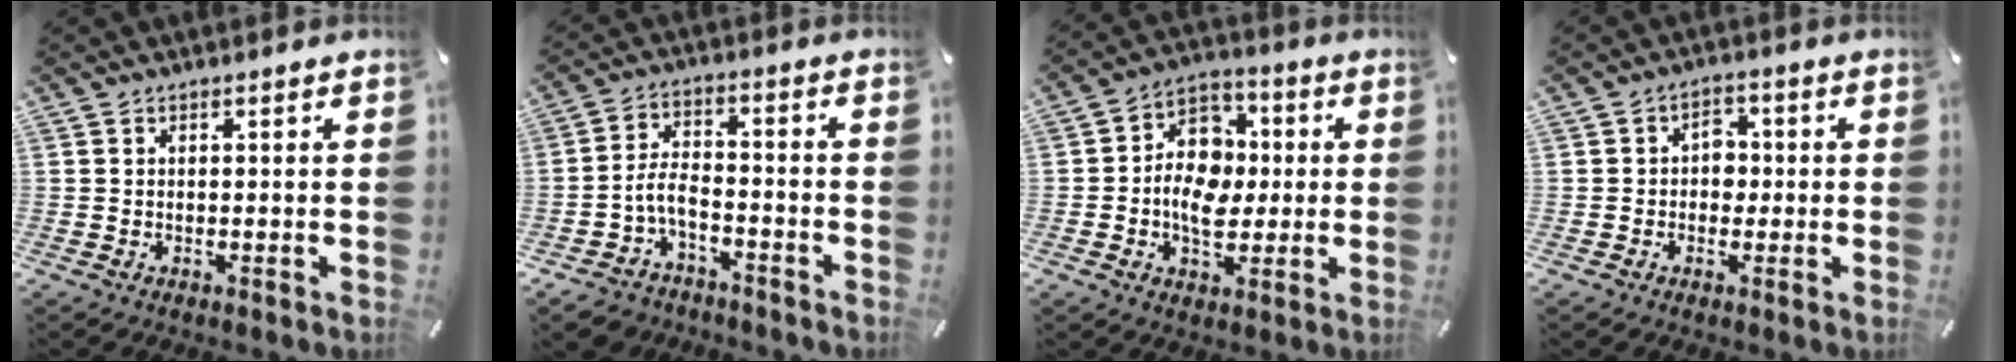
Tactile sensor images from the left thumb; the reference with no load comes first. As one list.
[{"total": 7.1, "force": [-3.8, 4.2, 4.3], "torque": [-0.095, 0.008, -0.074]}, {"total": 11.8, "force": [-1.8, 9.3, 7.0], "torque": [-0.124, 0.022, -0.032]}, {"total": 4.2, "force": [-0.4, 3.5, 2.3], "torque": [-0.028, 0.006, -0.014]}]